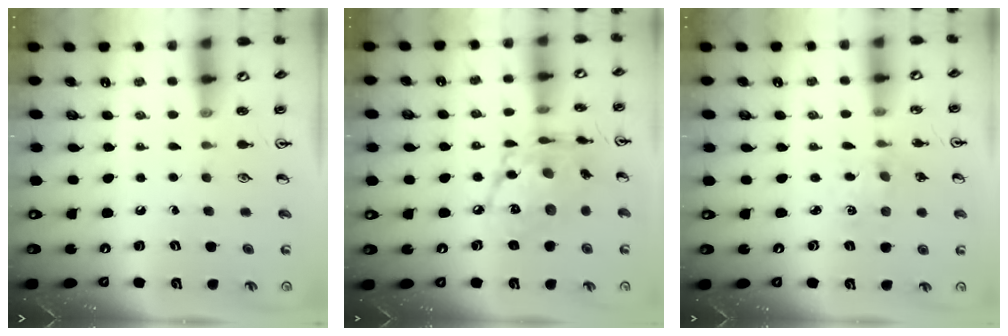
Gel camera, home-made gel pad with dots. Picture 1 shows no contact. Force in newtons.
{"total": 15.0, "press": 15.0, "slide": 0.9}
{"total": 1.9, "press": 1.9, "slide": 0.3}